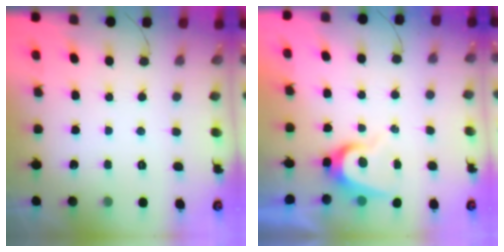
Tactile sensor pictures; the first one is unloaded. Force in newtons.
{"total": 6.6, "press": 6.6, "slide": 0.5}